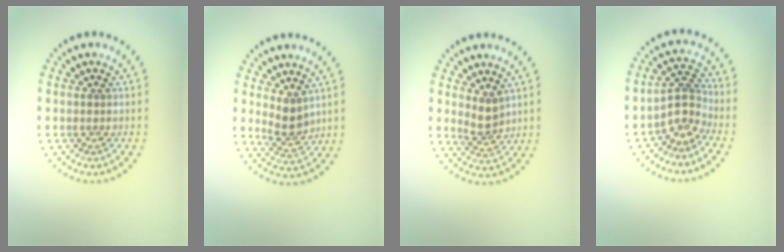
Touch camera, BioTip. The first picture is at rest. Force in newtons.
{"total": 2.3, "press": 2.0, "slide": 1.1}
{"total": 2.0, "press": 1.6, "slide": 1.3}
{"total": 3.0, "press": 2.1, "slide": 2.2}